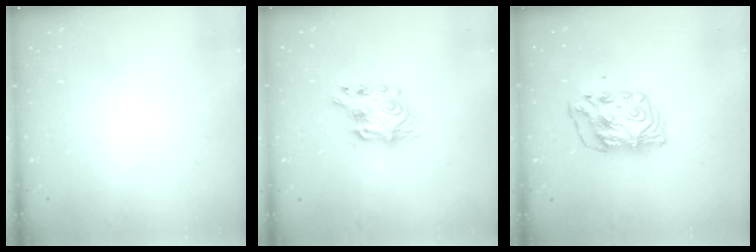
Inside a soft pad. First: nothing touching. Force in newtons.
{"total": 7.7, "press": 7.6, "slide": 0.7}
{"total": 7.0, "press": 7.0, "slide": 0.6}